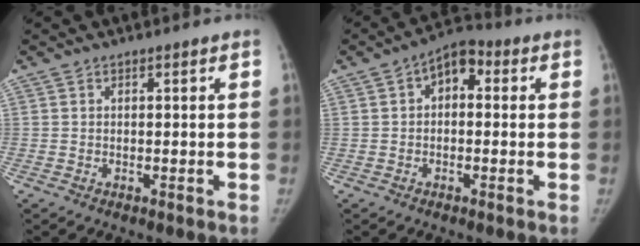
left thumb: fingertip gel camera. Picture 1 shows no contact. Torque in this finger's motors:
{"motor_torque": [-0.30, 0.40, -0.38, 0.29, 0.04]}